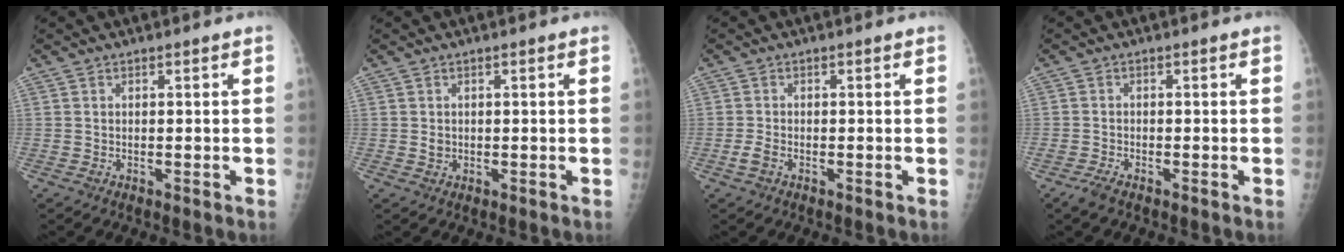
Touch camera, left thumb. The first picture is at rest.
{"total": 1.3, "force": [0.1, 1.0, 0.7], "torque": [-0.006, 0.001, 0.005]}
{"total": 1.9, "force": [-0.9, 1.0, 1.4], "torque": [-0.035, 0.003, -0.018]}
{"total": 2.2, "force": [-1.8, 0.6, 1.1], "torque": [-0.032, -0.001, -0.036]}